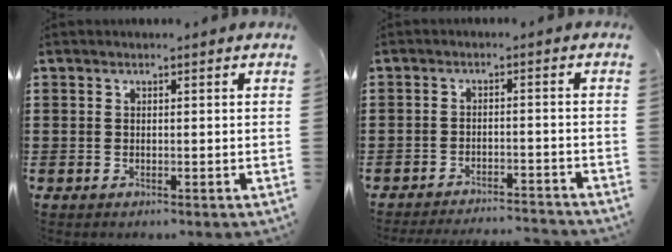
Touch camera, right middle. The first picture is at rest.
{"total": 3.4, "force": [-3.4, -0.1, 0.5], "torque": [-0.011, 0.000, -0.069]}